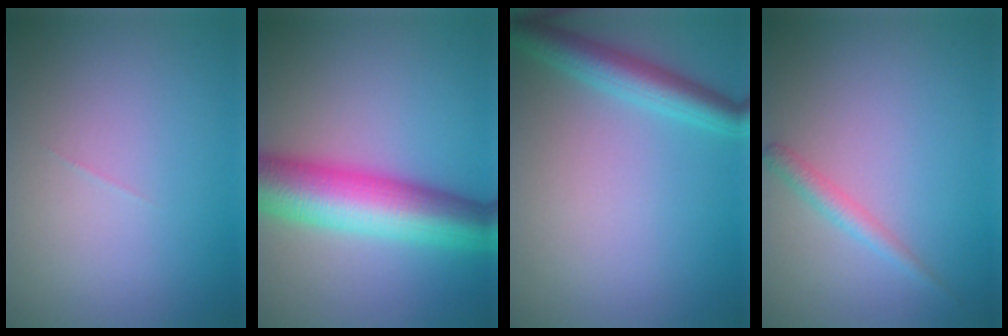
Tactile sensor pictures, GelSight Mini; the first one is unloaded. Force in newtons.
{"total": 10.3, "press": 10.3, "slide": 0.1}
{"total": 4.0, "press": 4.0, "slide": 0.1}
{"total": 1.6, "press": 1.6, "slide": 0.0}